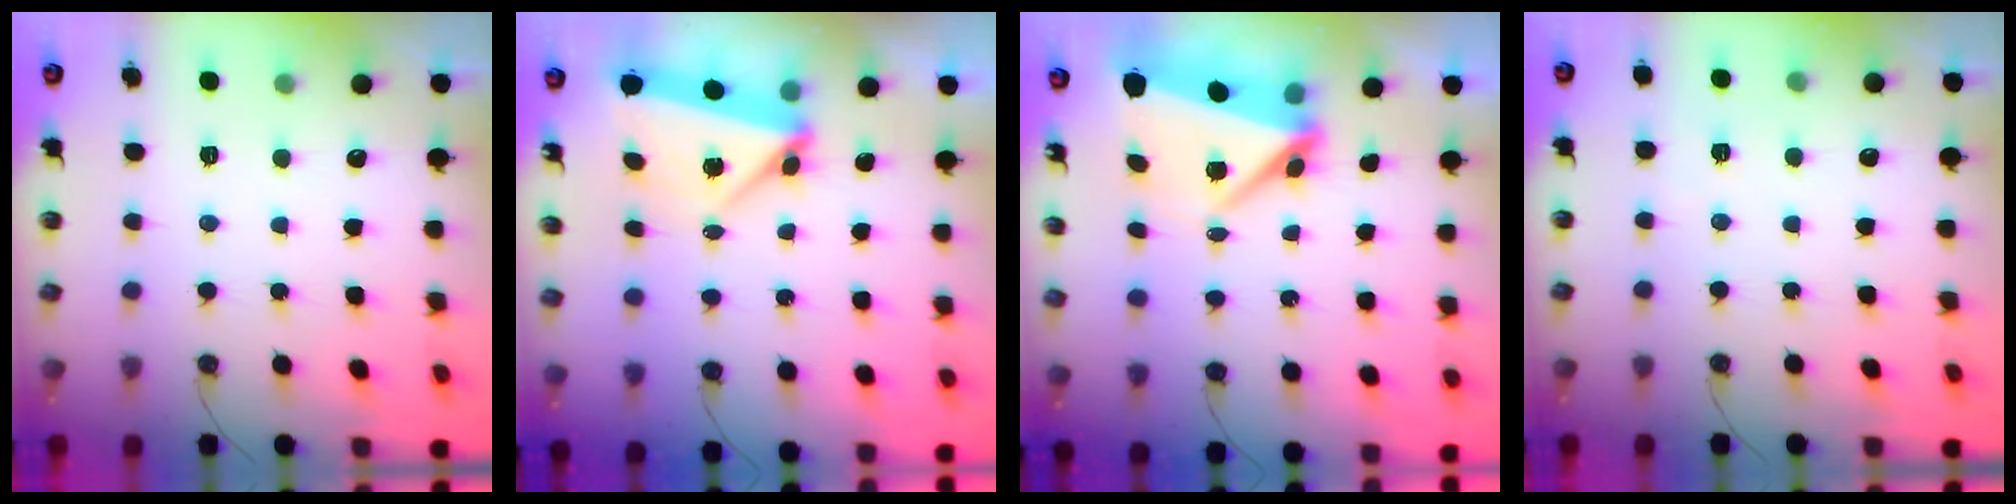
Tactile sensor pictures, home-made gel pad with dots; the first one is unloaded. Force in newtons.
{"total": 7.1, "press": 7.0, "slide": 0.7}
{"total": 6.4, "press": 6.0, "slide": 2.2}
{"total": 2.3, "press": 2.2, "slide": 0.5}